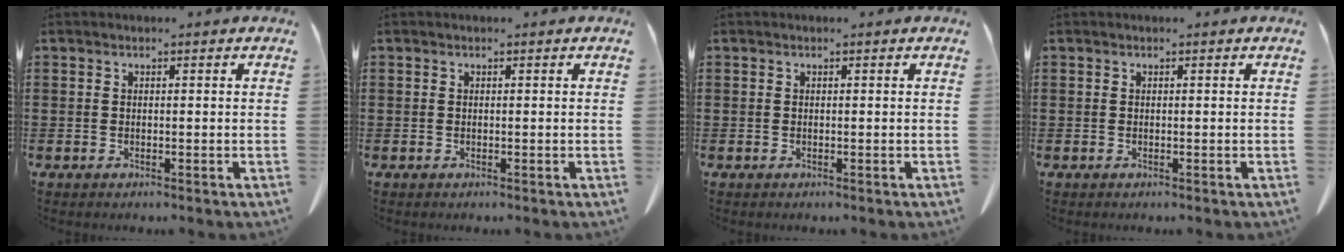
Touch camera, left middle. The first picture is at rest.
{"total": 0.0}
{"total": 0.0}
{"total": 0.0}